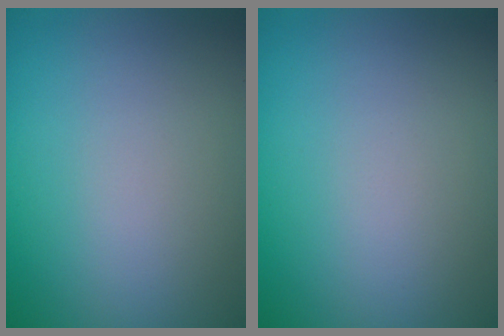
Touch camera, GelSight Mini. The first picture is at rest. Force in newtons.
{"total": 0.0}